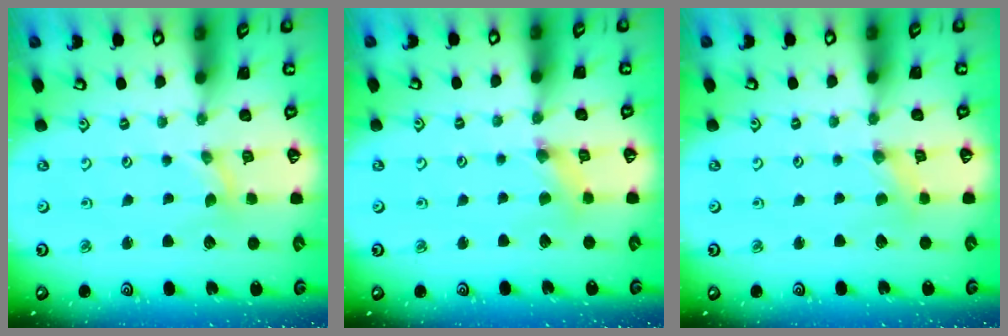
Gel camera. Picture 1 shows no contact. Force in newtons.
{"total": 2.0, "press": 2.0, "slide": 0.2}
{"total": 0.0}